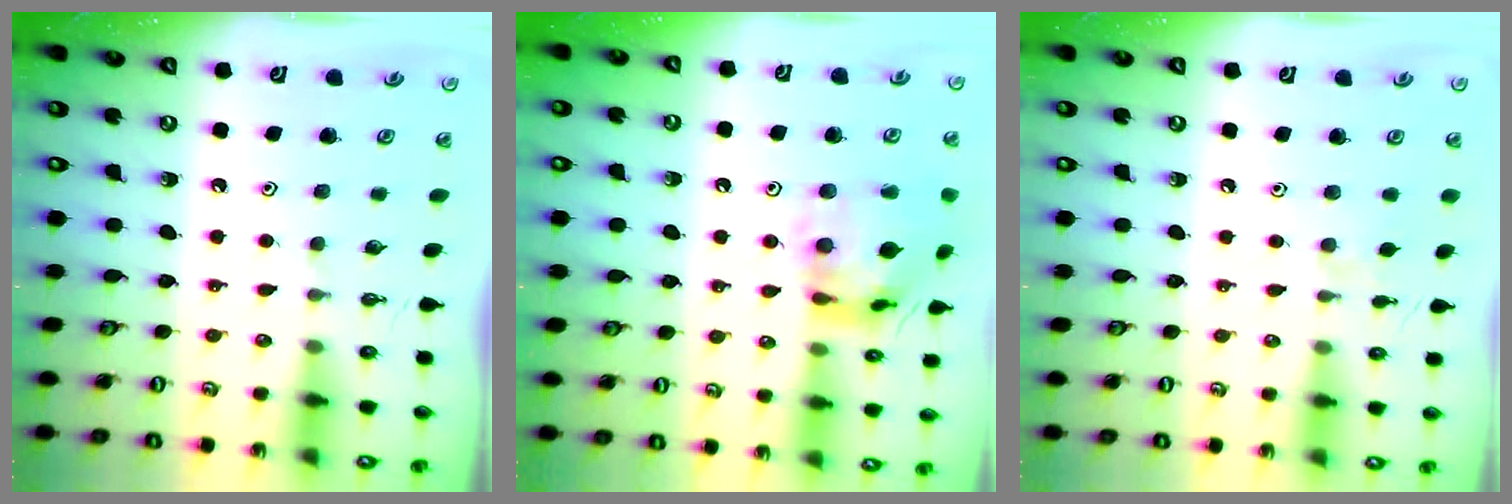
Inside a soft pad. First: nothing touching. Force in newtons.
{"total": 15.4, "press": 15.3, "slide": 1.6}
{"total": 2.5, "press": 2.4, "slide": 0.5}